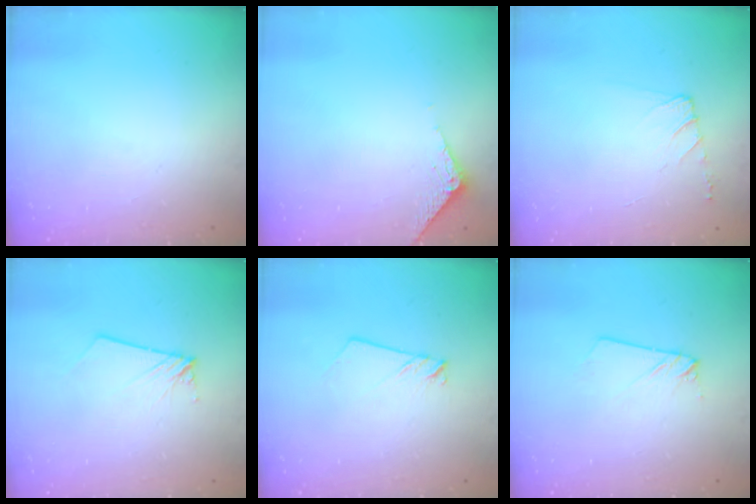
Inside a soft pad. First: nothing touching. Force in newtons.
{"total": 3.4, "press": 3.4, "slide": 0.2}
{"total": 7.0, "press": 6.9, "slide": 1.0}
{"total": 2.7, "press": 2.7, "slide": 0.2}
{"total": 2.5, "press": 2.5, "slide": 0.1}
{"total": 2.3, "press": 2.3, "slide": 0.1}